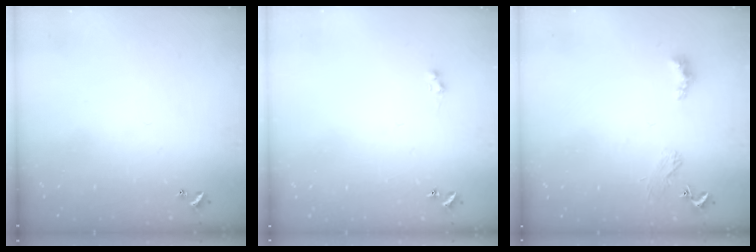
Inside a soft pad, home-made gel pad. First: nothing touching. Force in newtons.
{"total": 1.0, "press": 0.9, "slide": 0.4}
{"total": 2.4, "press": 2.3, "slide": 0.5}